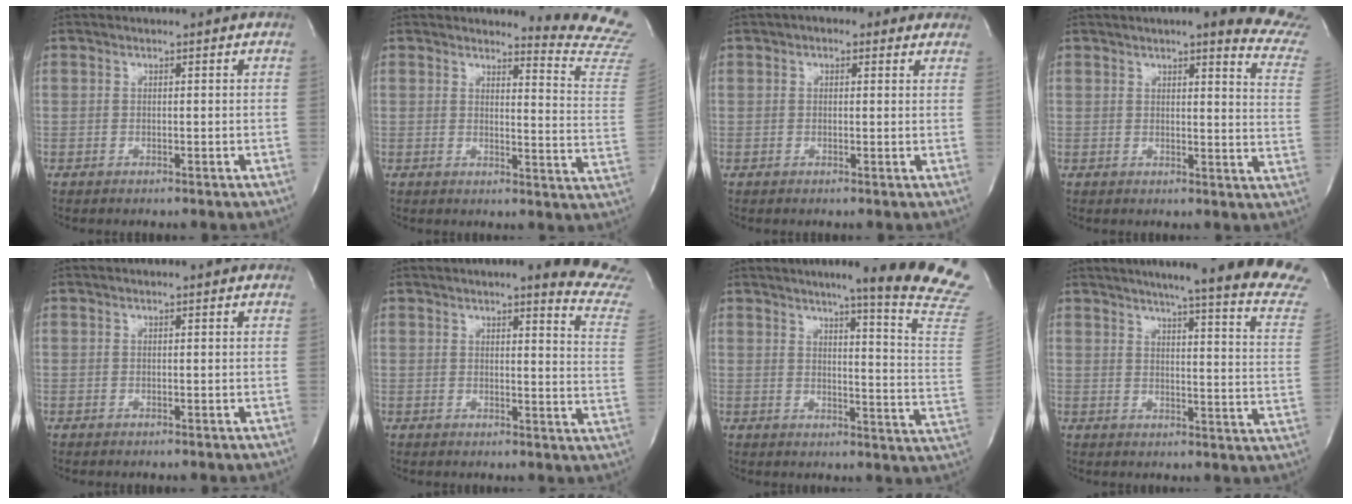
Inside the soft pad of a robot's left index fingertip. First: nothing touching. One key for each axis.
{"total": 12.3, "fx": 12.3, "fy": -1.1, "fz": -0.3, "tx": 0.017, "ty": -0.156, "tz": 0.105}
{"total": 13.6, "fx": 11.0, "fy": 3.3, "fz": 7.2, "tx": -0.104, "ty": 0.043, "tz": 0.144}
{"total": 15.5, "fx": 13.8, "fy": 0.9, "fz": 7.0, "tx": -0.067, "ty": -0.058, "tz": 0.136}
{"total": 0.5, "fx": 0.5, "fy": 0.1, "fz": 0.2, "tx": -0.007, "ty": 0.011, "tz": 0.005}
{"total": 13.1, "fx": 12.3, "fy": -0.3, "fz": 4.6, "tx": -0.041, "ty": -0.087, "tz": 0.113}
{"total": 18.3, "fx": 15.2, "fy": -1.9, "fz": 9.9, "tx": -0.127, "ty": -0.099, "tz": 0.172}
{"total": 25.9, "fx": 22.6, "fy": 0.0, "fz": 12.6, "tx": -0.162, "ty": -0.091, "tz": 0.260}